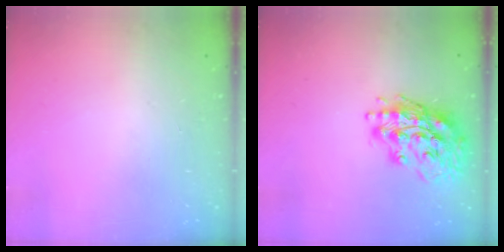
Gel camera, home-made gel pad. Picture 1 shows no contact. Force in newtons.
{"total": 17.6, "press": 17.5, "slide": 2.3}